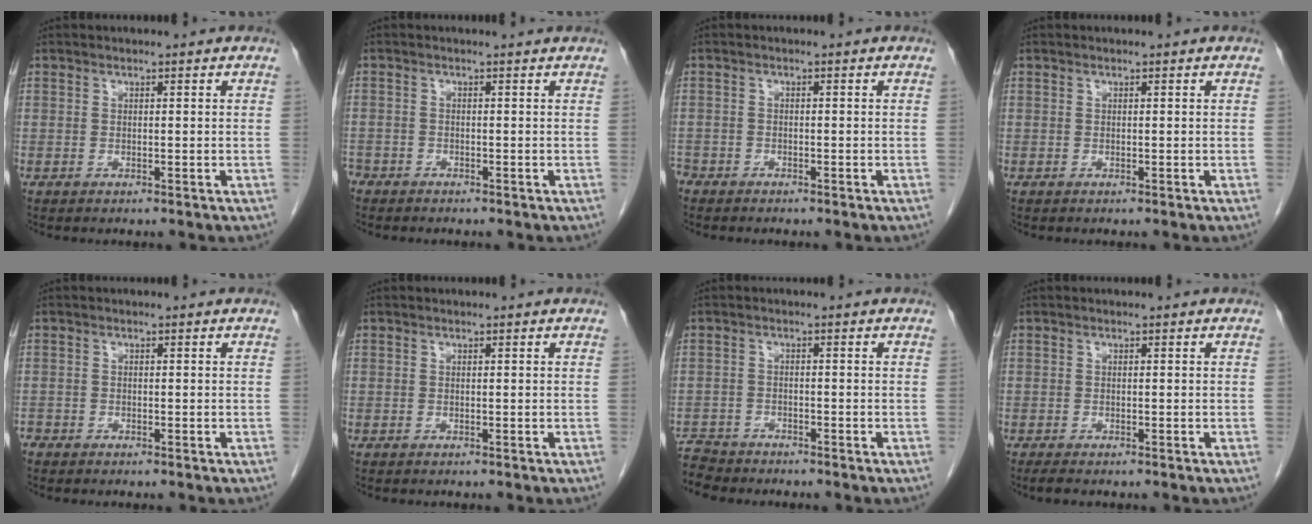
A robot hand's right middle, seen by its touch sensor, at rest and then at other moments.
{"total": 2.6, "force": [-1.7, 1.5, 1.1], "torque": [-0.020, 0.004, -0.023]}
{"total": 3.1, "force": [-2.7, 1.5, 0.6], "torque": [-0.017, 0.000, -0.047]}
{"total": 0.0}
{"total": 1.3, "force": [-1.1, 0.7, 0.2], "torque": [-0.011, -0.001, -0.021]}
{"total": 0.0}
{"total": 4.9, "force": [-4.8, 0.9, 0.0], "torque": [-0.002, -0.011, -0.090]}
{"total": 1.5, "force": [-1.1, 0.3, 0.8], "torque": [-0.022, -0.005, -0.016]}